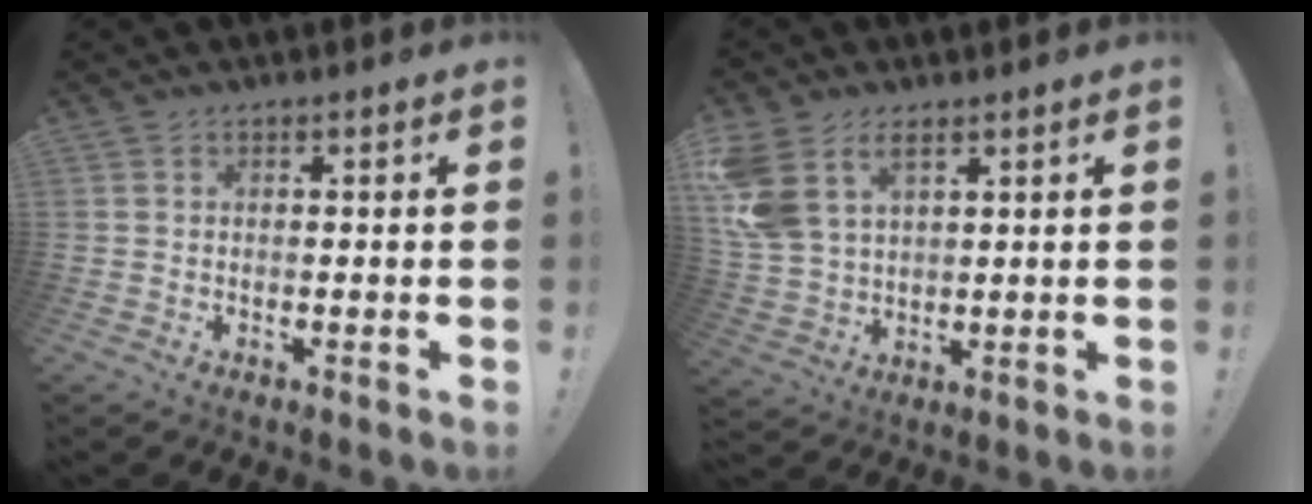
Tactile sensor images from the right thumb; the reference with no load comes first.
{"total": 9.7, "force": [5.4, 5.9, 5.4], "torque": [-0.113, -0.022, 0.109]}